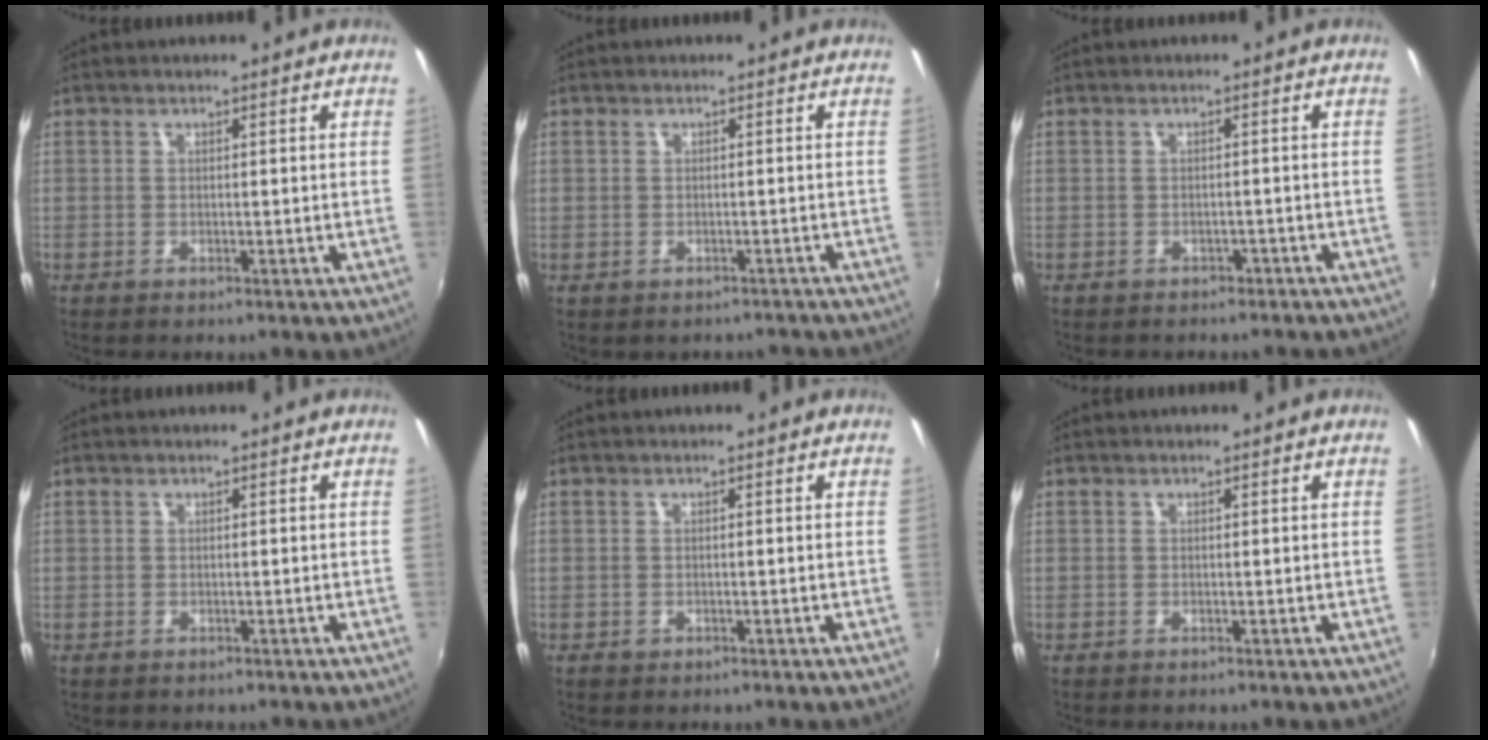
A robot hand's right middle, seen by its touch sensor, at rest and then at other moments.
{"total": 3.3, "force": [-1.7, 2.8, 0.1], "torque": [0.009, 0.022, -0.016]}
{"total": 3.5, "force": [-2.9, 1.7, 0.9], "torque": [-0.015, -0.006, -0.034]}
{"total": 0.7, "force": [-0.3, 0.6, 0.0], "torque": [-0.001, -0.002, -0.004]}
{"total": 0.8, "force": [-0.4, 0.6, 0.2], "torque": [-0.003, -0.003, -0.005]}
{"total": 0.0}